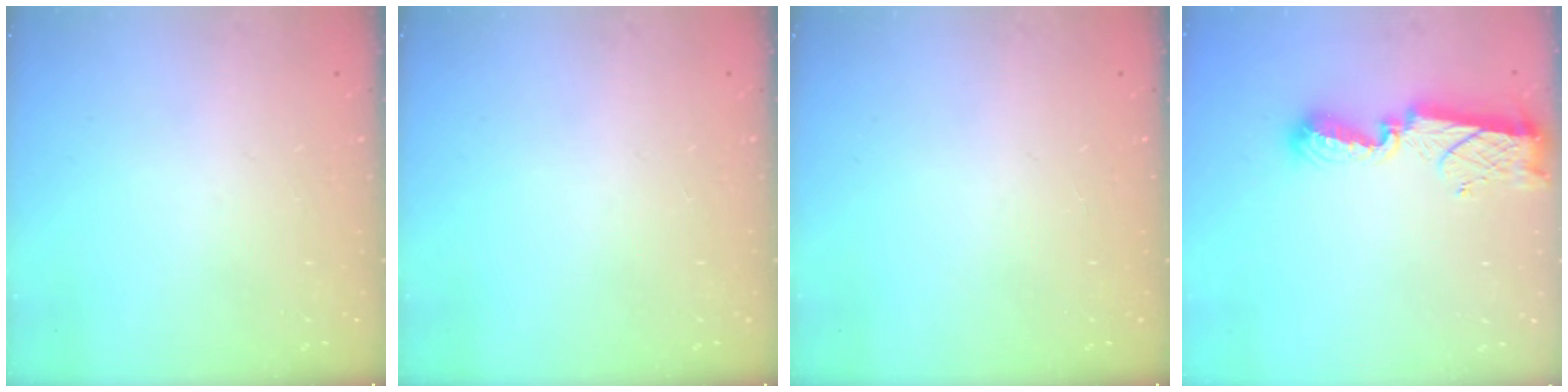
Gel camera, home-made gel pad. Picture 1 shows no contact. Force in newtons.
{"total": 0.0}
{"total": 0.0}
{"total": 9.4, "press": 9.4, "slide": 0.8}